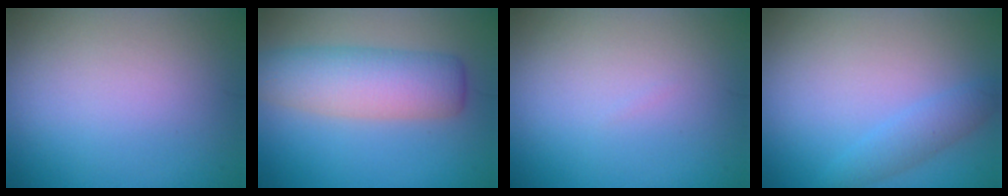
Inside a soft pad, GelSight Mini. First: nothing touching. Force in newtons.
{"total": 6.2, "press": 6.2, "slide": 0.2}
{"total": 0.0}
{"total": 2.2, "press": 2.2, "slide": 0.0}